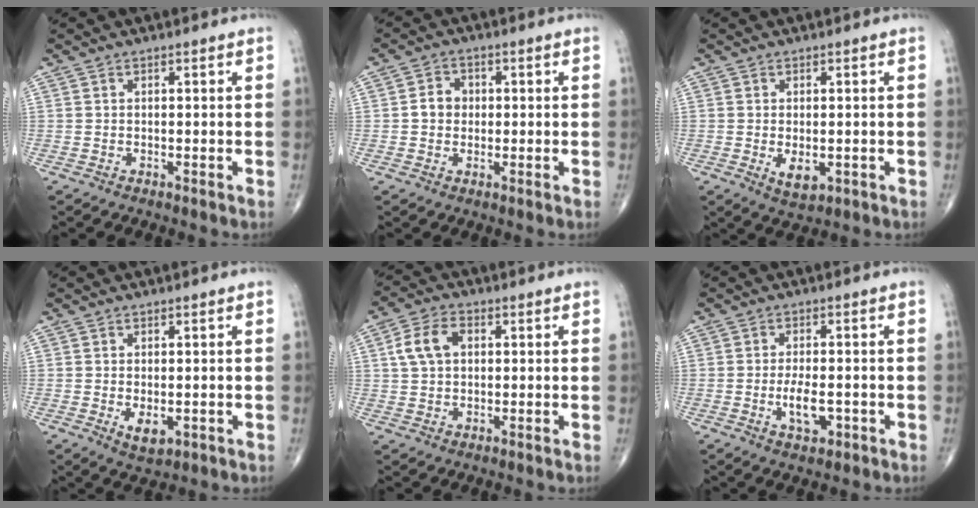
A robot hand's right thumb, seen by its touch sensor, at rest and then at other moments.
{"total": 4.1, "force": [0.1, 3.6, 2.0], "torque": [-0.020, 0.010, -0.003]}
{"total": 3.8, "force": [-0.7, 2.1, 3.1], "torque": [-0.044, -0.008, -0.003]}
{"total": 3.6, "force": [-0.7, 2.0, 3.0], "torque": [-0.042, -0.009, -0.003]}
{"total": 7.2, "force": [1.7, 4.9, 5.0], "torque": [-0.093, 0.012, 0.028]}
{"total": 5.0, "force": [-1.4, 2.3, 4.2], "torque": [-0.072, -0.001, -0.022]}